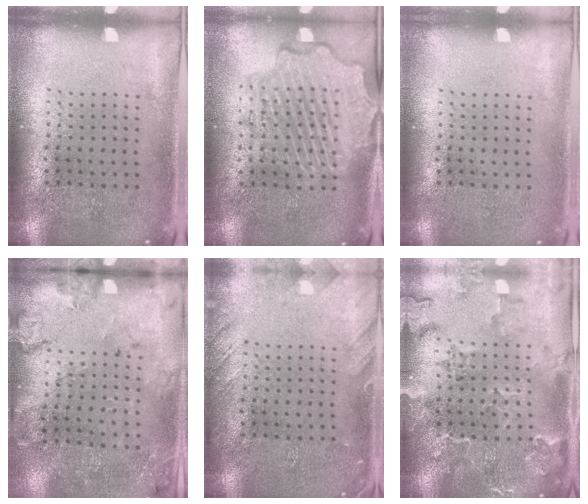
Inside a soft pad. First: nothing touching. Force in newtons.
{"total": 3.4, "press": 3.4, "slide": 0.4}
{"total": 0.0}
{"total": 1.8, "press": 1.5, "slide": 1.0}
{"total": 1.8, "press": 1.8, "slide": 0.1}
{"total": 2.4, "press": 2.2, "slide": 1.1}